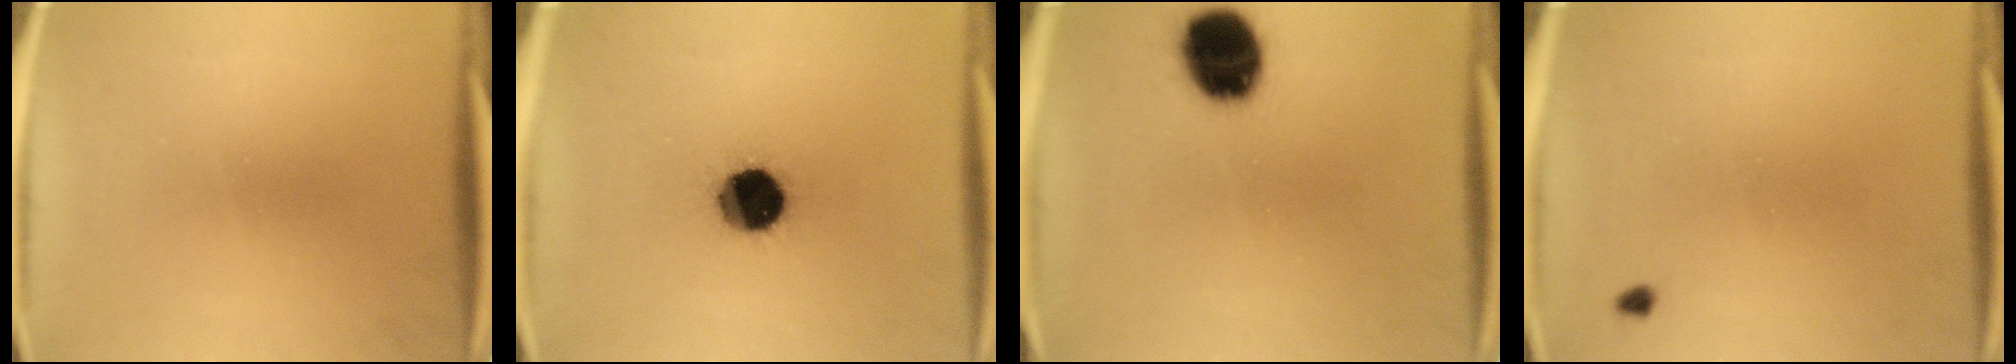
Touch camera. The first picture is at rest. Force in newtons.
{"total": 14.6}
{"total": 15.0}
{"total": 0.7}